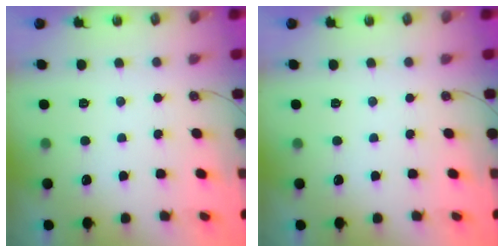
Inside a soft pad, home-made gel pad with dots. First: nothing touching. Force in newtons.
{"total": 0.0}